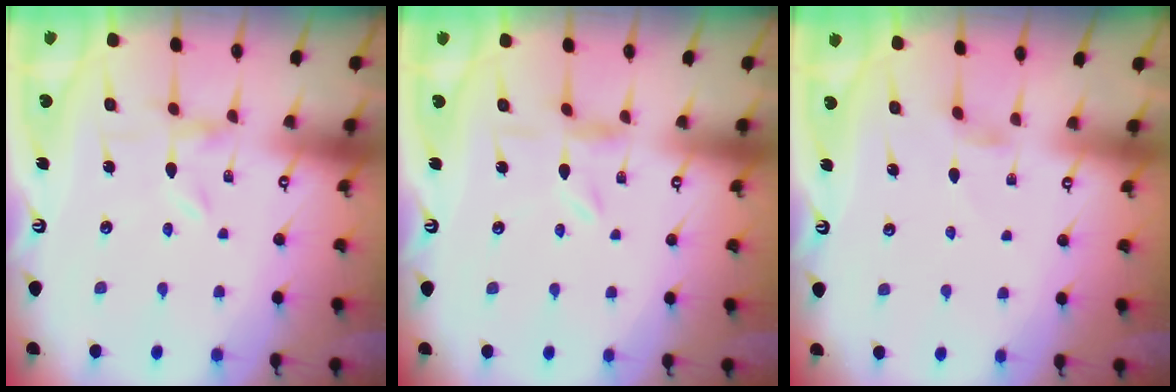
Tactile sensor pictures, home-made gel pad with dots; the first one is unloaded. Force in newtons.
{"total": 2.6, "press": 2.5, "slide": 0.4}
{"total": 0.9, "press": 0.8, "slide": 0.4}